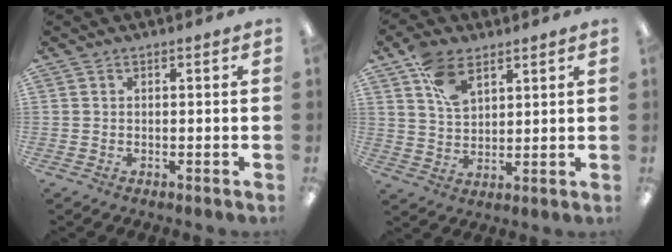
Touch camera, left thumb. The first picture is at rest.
{"total": 9.1, "force": [5.2, 5.3, 5.3], "torque": [-0.102, -0.010, 0.100]}